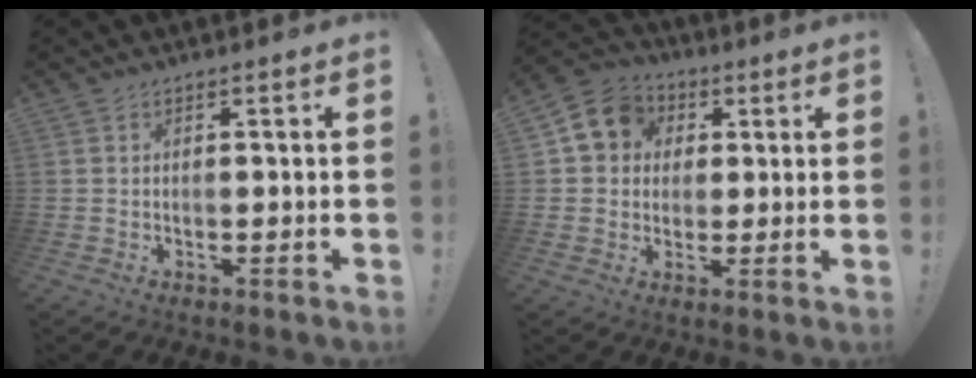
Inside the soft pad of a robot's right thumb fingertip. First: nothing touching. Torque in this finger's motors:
{"motor_torque": [-0.01, 0.92, 0.13, 0.00, 0.20]}